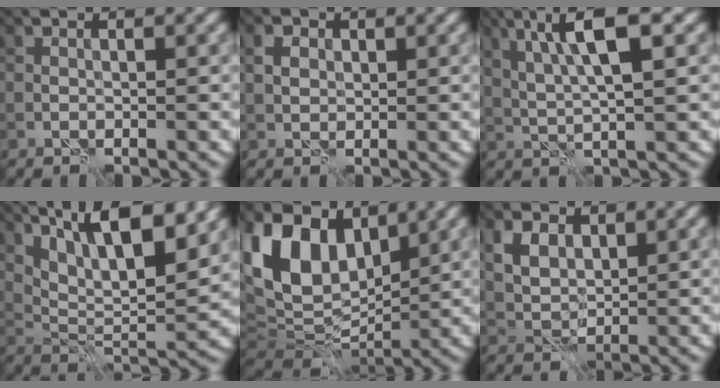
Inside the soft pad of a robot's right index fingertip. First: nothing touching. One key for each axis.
{"total": 1.7, "fx": 0.3, "fy": 1.4, "fz": 0.9, "tx": -0.017, "ty": 0.002, "tz": 0.004}
{"total": 6.6, "fx": 2.5, "fy": 1.2, "fz": 6.0, "tx": -0.111, "ty": 0.008, "tz": 0.047}
{"total": 11.5, "fx": 6.8, "fy": 3.7, "fz": 8.5, "tx": -0.131, "ty": 0.005, "tz": 0.100}
{"total": 12.4, "fx": 4.5, "fy": 8.1, "fz": 8.3, "tx": -0.171, "ty": 0.012, "tz": 0.084}
{"total": 3.7, "fx": 1.5, "fy": 2.5, "fz": 2.3, "tx": -0.046, "ty": -0.006, "tz": 0.025}